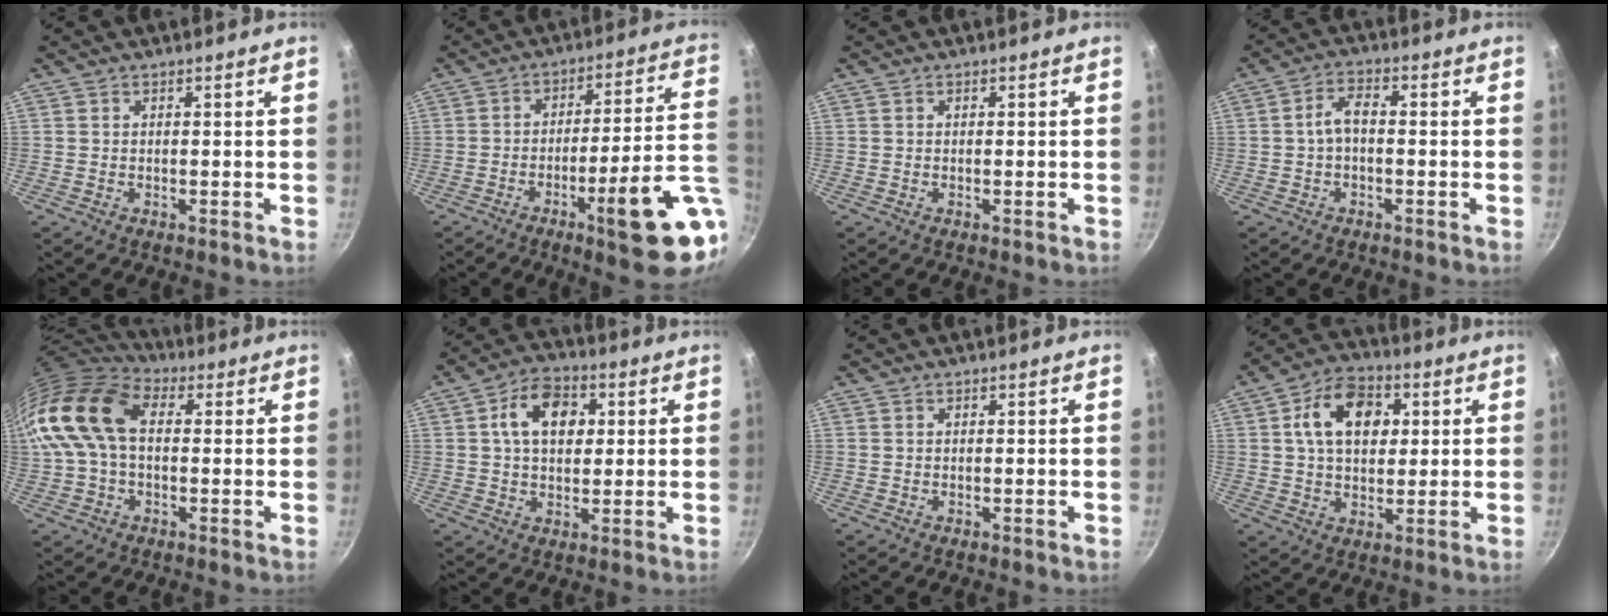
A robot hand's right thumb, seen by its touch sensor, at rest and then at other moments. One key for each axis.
{"total": 19.1, "fx": -6.4, "fy": 3.3, "fz": 17.7, "tx": -0.215, "ty": 0.027, "tz": -0.086}
{"total": 0.0}
{"total": 4.4, "fx": -0.6, "fy": 2.4, "fz": 3.6, "tx": -0.066, "ty": 0.026, "tz": -0.013}
{"total": 16.3, "fx": 1.8, "fy": 10.6, "fz": 12.2, "tx": -0.234, "ty": 0.030, "tz": 0.019}
{"total": 11.0, "fx": 2.6, "fy": 7.6, "fz": 7.5, "tx": -0.099, "ty": 0.008, "tz": 0.031}
{"total": 0.0}
{"total": 13.3, "fx": 3.3, "fy": 9.2, "fz": 9.0, "tx": -0.119, "ty": 0.008, "tz": 0.043}